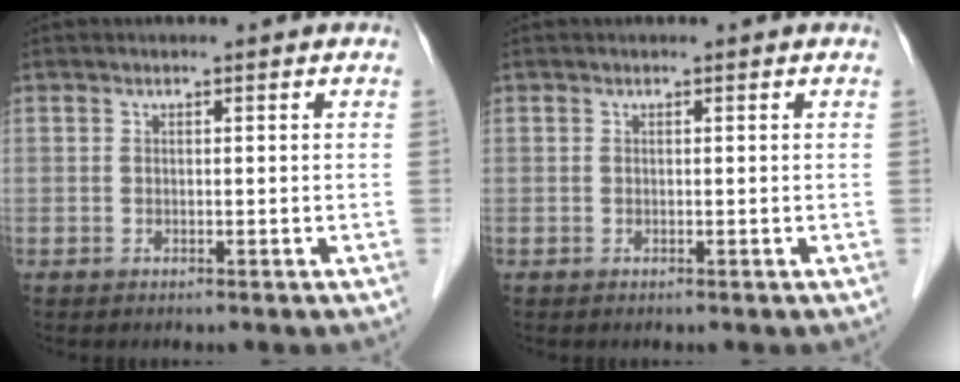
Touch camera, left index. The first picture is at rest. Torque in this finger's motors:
{"motor_torque": [0.09, -0.08, -0.03, 0.01]}